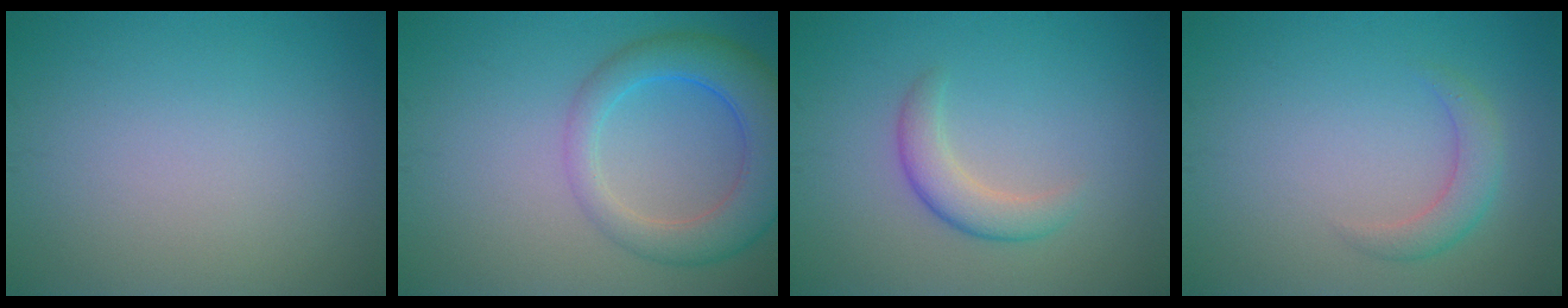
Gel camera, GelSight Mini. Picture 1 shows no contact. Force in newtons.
{"total": 6.0, "press": 6.0, "slide": 0.5}
{"total": 2.8, "press": 2.8, "slide": 0.2}
{"total": 2.3, "press": 2.3, "slide": 0.1}